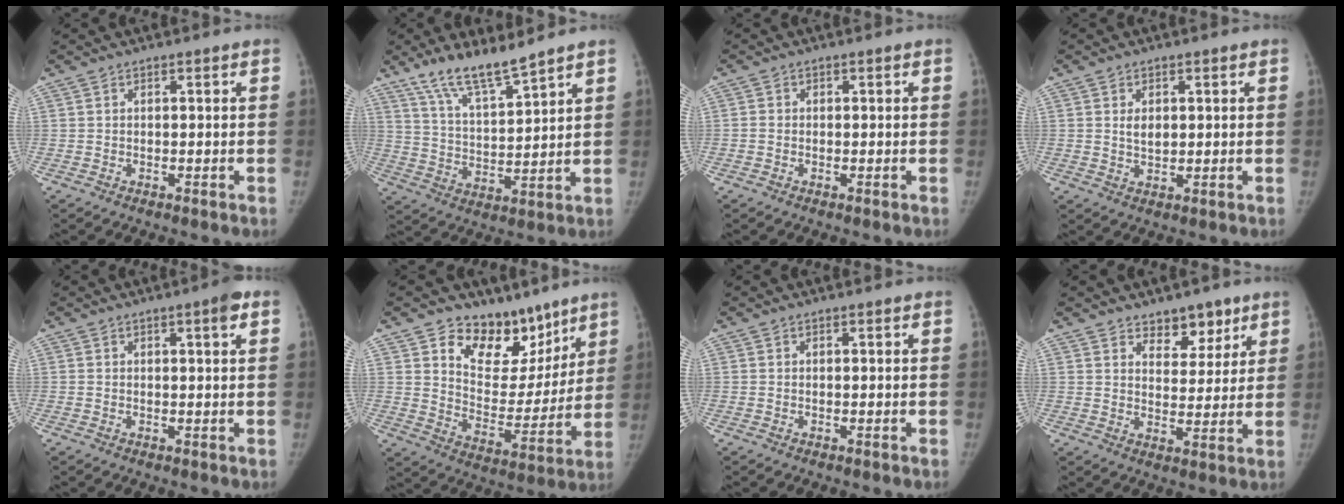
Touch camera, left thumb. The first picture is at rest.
{"total": 10.4, "force": [8.4, 1.6, 5.9], "torque": [-0.101, -0.051, 0.165]}
{"total": 1.0, "force": [-0.3, 0.9, 0.4], "torque": [-0.003, 0.003, -0.006]}
{"total": 3.2, "force": [1.0, 2.4, 1.9], "torque": [-0.016, -0.009, 0.021]}
{"total": 2.4, "force": [1.1, 0.4, 2.2], "torque": [-0.027, 0.000, 0.011]}
{"total": 14.8, "force": [10.2, 9.3, 5.3], "torque": [-0.016, -0.065, 0.172]}
{"total": 0.0}
{"total": 6.6, "force": [4.7, 4.0, 2.4], "torque": [0.004, -0.032, 0.074]}